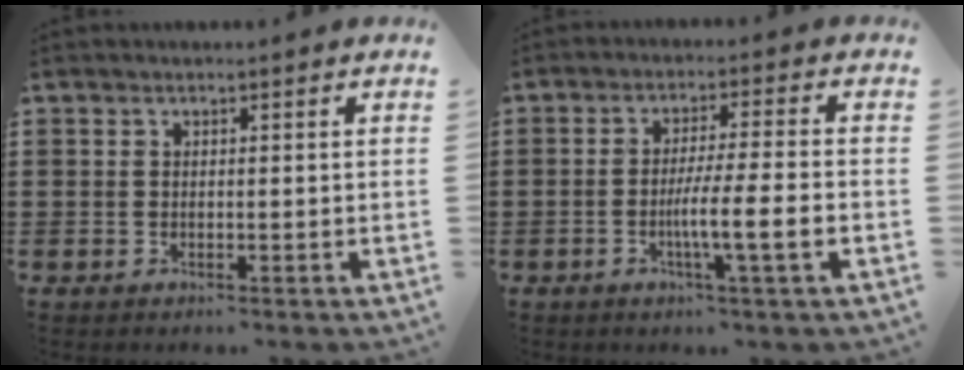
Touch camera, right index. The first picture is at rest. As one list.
[{"total": 6.8, "force": [-2.1, -0.1, 6.5], "torque": [-0.108, -0.007, -0.038]}]